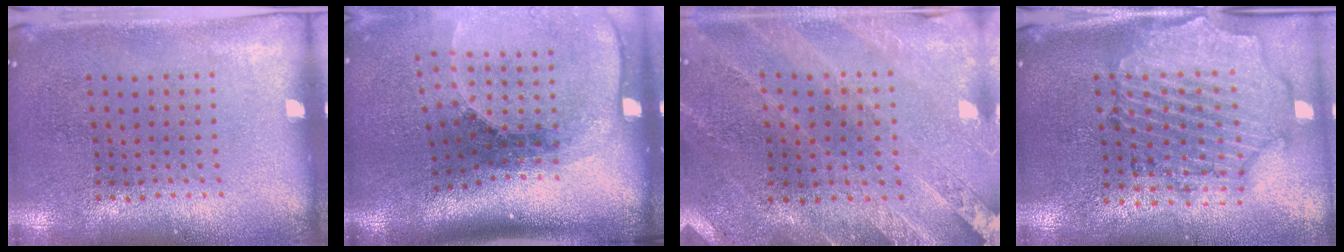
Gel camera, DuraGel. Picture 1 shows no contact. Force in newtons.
{"total": 2.7, "press": 1.9, "slide": 2.0}
{"total": 0.8, "press": 0.8, "slide": 0.2}
{"total": 1.7, "press": 1.7, "slide": 0.3}